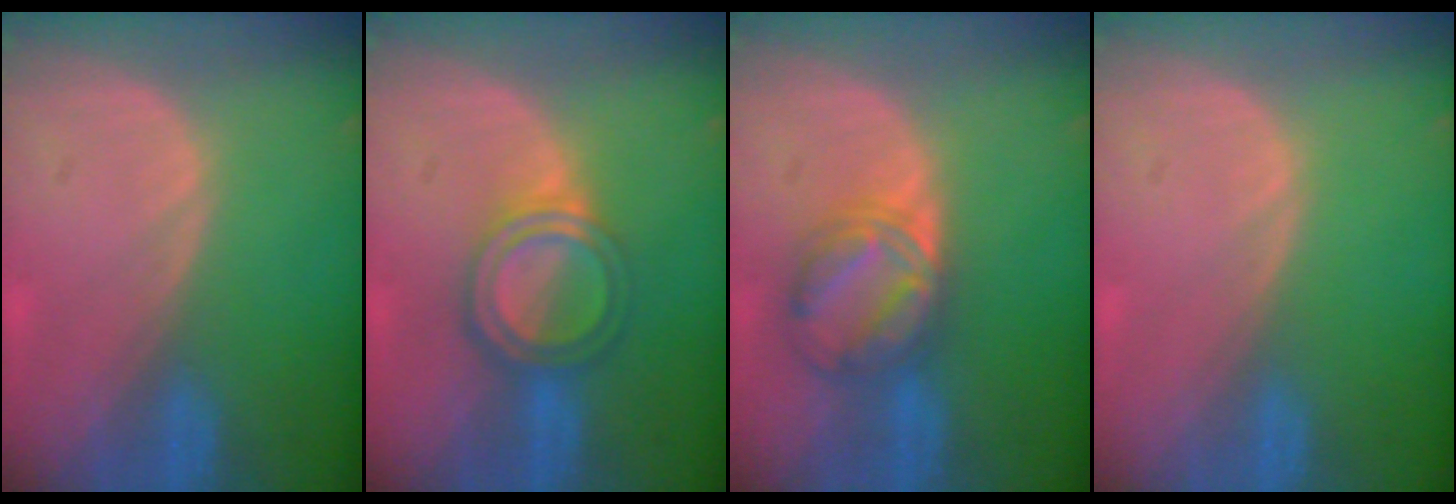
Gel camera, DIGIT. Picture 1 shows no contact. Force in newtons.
{"total": 6.0, "press": 5.5, "slide": 2.4}
{"total": 6.6, "press": 6.6, "slide": 0.4}
{"total": 0.0}